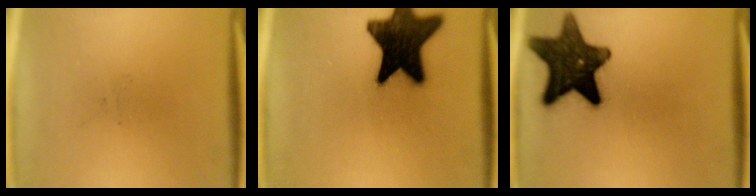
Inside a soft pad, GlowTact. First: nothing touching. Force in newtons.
{"total": 19.2}
{"total": 14.5}